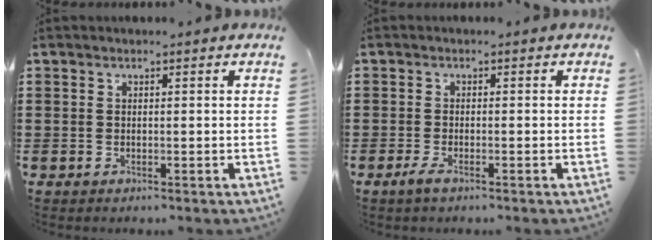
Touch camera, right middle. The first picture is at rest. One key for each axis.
{"total": 1.6, "fx": -1.0, "fy": 0.3, "fz": 1.2, "tx": -0.030, "ty": -0.005, "tz": -0.022}